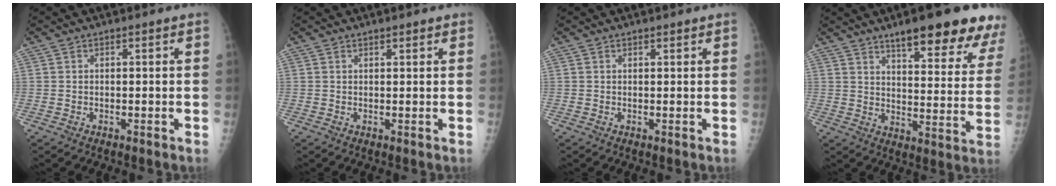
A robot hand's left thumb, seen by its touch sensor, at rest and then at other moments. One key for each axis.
{"total": 1.2, "fx": 0.9, "fy": 0.4, "fz": 0.6, "tx": -0.006, "ty": -0.003, "tz": 0.011}
{"total": 0.6, "fx": 0.5, "fy": 0.2, "fz": 0.1, "tx": -0.002, "ty": -0.004, "tz": 0.007}
{"total": 20.7, "fx": 14.6, "fy": 4.9, "fz": 13.8, "tx": -0.144, "ty": -0.066, "tz": 0.188}